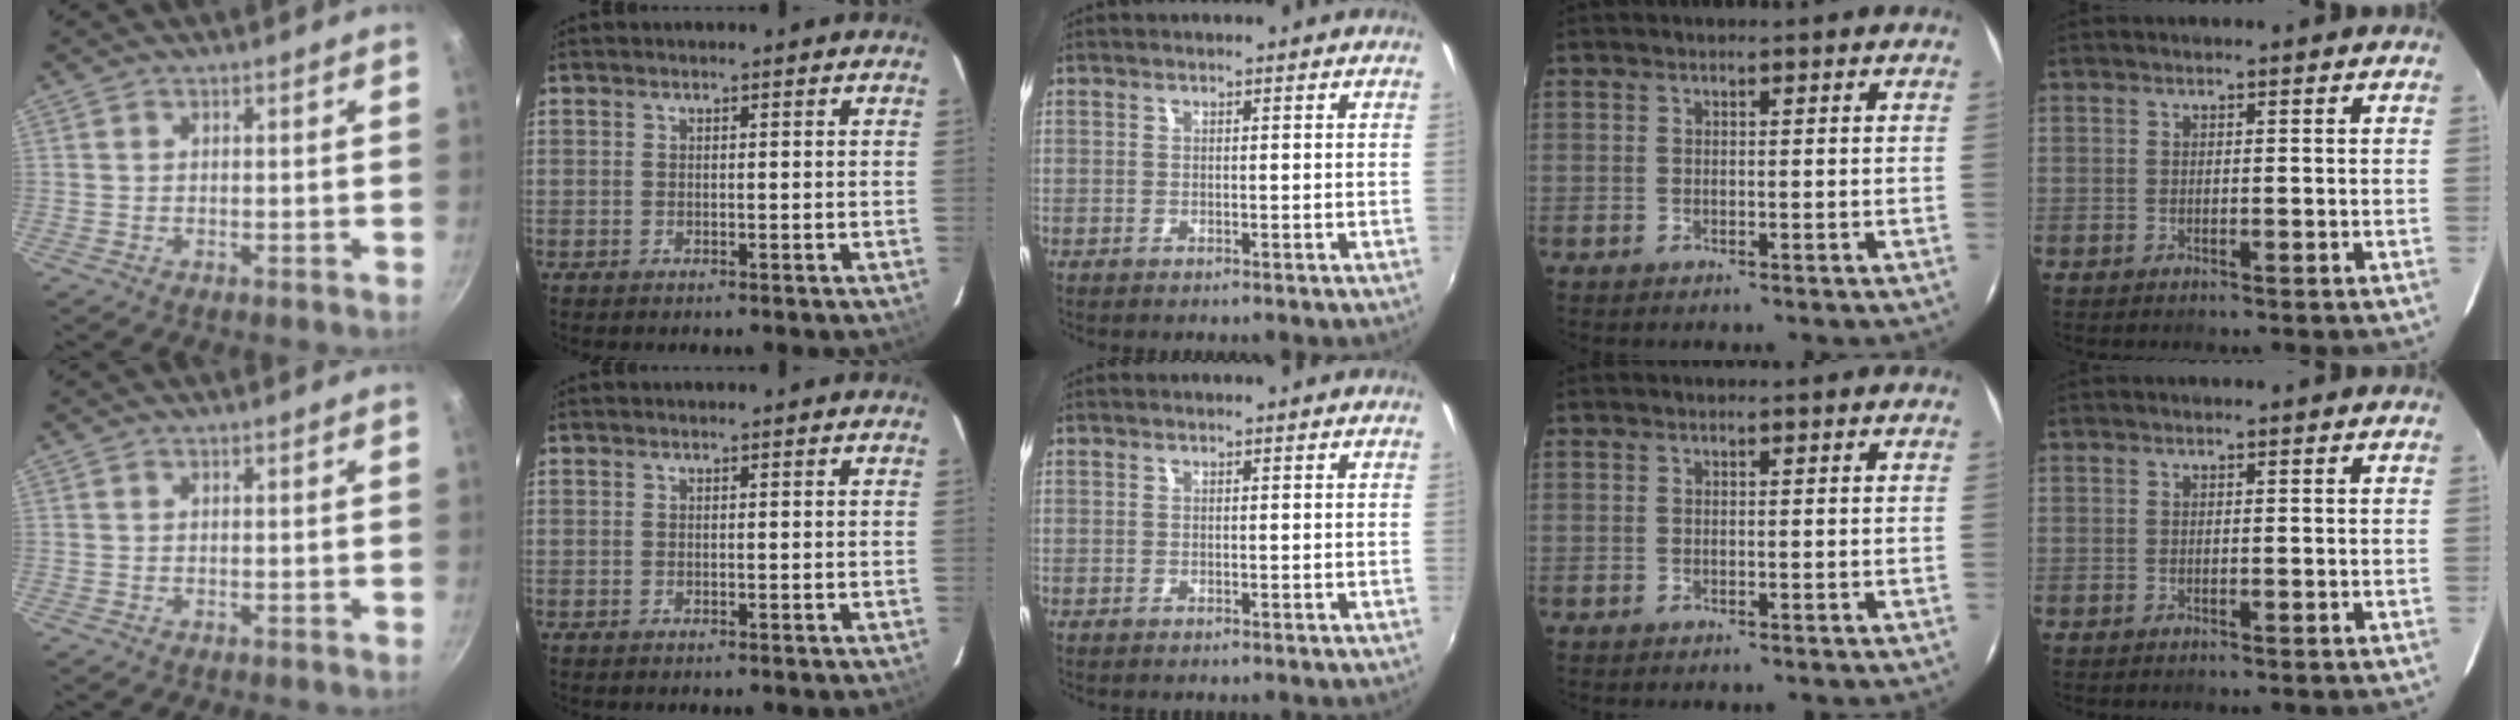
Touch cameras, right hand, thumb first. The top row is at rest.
{}